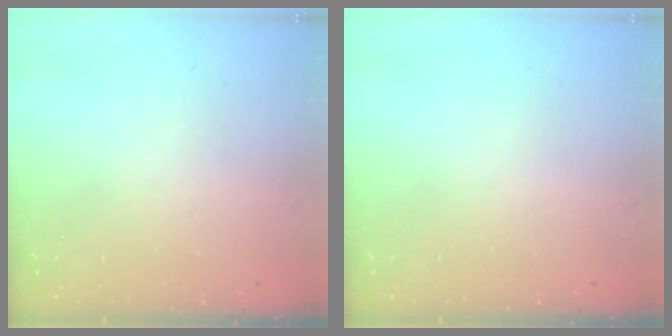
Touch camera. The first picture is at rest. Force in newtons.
{"total": 0.0}